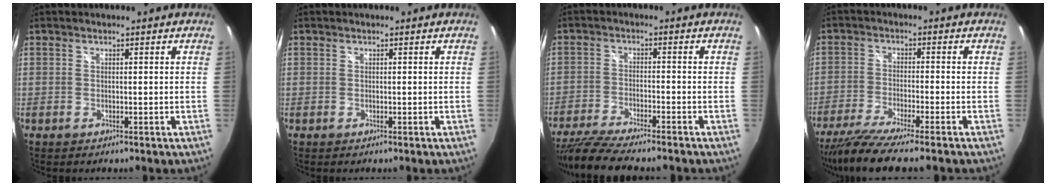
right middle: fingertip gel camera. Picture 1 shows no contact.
{"total": 0.0}
{"total": 10.7, "force": [-9.3, 0.9, 5.1], "torque": [-0.120, -0.026, -0.160]}
{"total": 9.7, "force": [-8.1, -0.2, 5.4], "torque": [-0.120, -0.034, -0.141]}